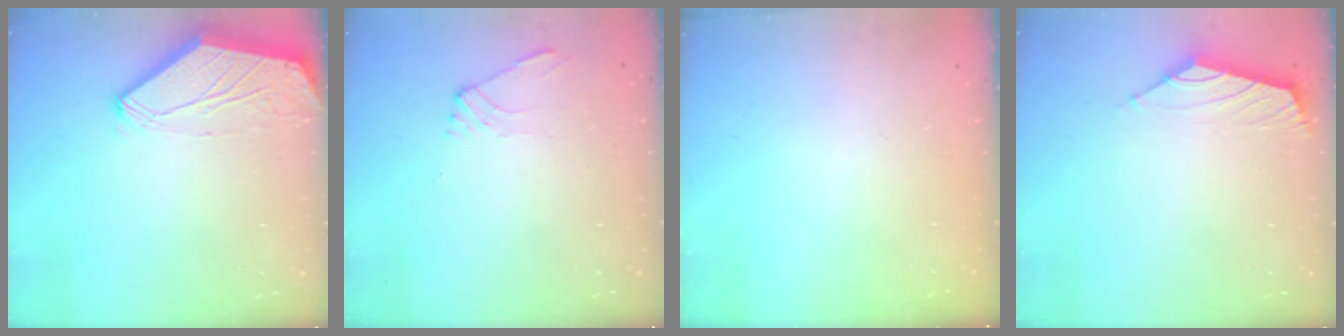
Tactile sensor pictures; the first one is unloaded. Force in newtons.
{"total": 3.2, "press": 3.2, "slide": 0.6}
{"total": 0.0}
{"total": 1.7, "press": 1.5, "slide": 0.7}